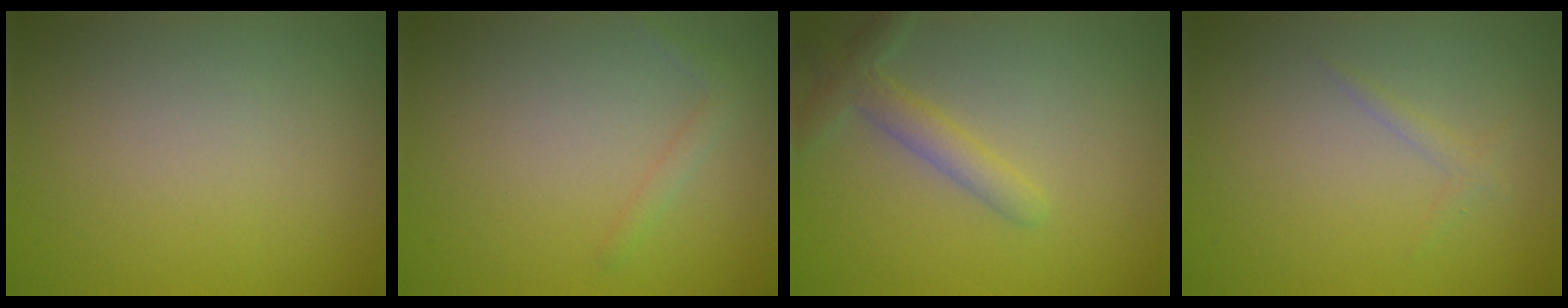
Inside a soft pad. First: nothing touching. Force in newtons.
{"total": 1.1, "press": 1.1, "slide": 0.1}
{"total": 2.8, "press": 2.8, "slide": 0.2}
{"total": 0.9, "press": 0.9, "slide": 0.0}